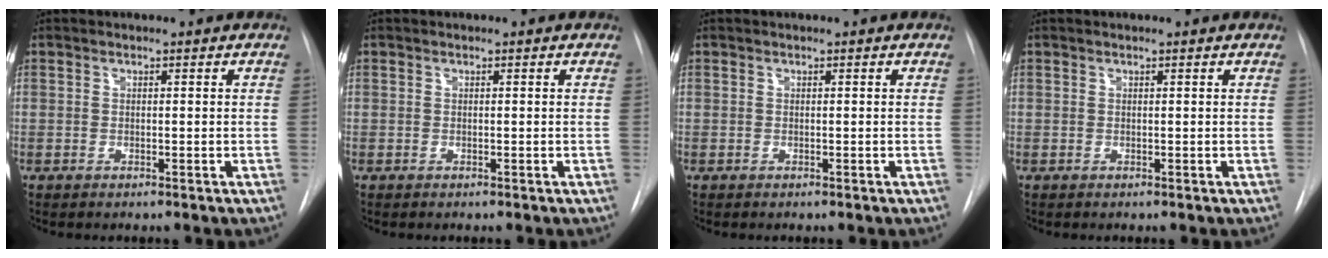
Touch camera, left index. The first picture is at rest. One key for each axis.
{"total": 0.0}
{"total": 0.0}
{"total": 0.6, "fx": -0.6, "fy": -0.1, "fz": -0.1, "tx": 0.001, "ty": -0.006, "tz": -0.008}